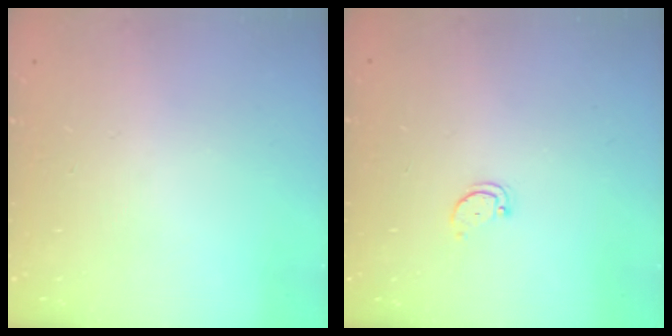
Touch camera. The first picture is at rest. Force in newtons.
{"total": 2.5, "press": 2.4, "slide": 0.4}